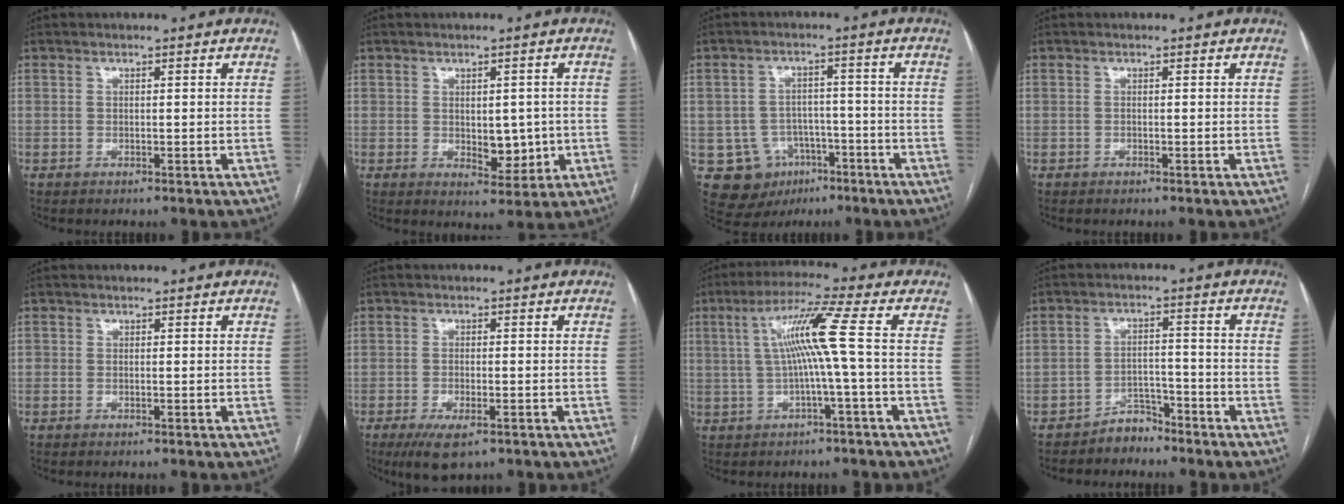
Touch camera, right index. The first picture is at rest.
{"total": 5.0, "force": [-0.4, 2.8, 4.2], "torque": [-0.052, 0.000, 0.005]}
{"total": 10.0, "force": [-4.3, 8.6, 2.8], "torque": [-0.052, 0.017, -0.052]}
{"total": 0.0}
{"total": 0.5, "force": [-0.2, 0.5, 0.1], "torque": [0.005, 0.004, -0.005]}
{"total": 5.7, "force": [-3.3, 1.8, 4.3], "torque": [-0.078, -0.012, -0.049]}
{"total": 8.3, "force": [0.4, -1.5, 8.2], "torque": [-0.152, 0.021, 0.014]}
{"total": 3.8, "force": [-3.3, 1.9, 0.3], "torque": [-0.001, 0.007, -0.055]}